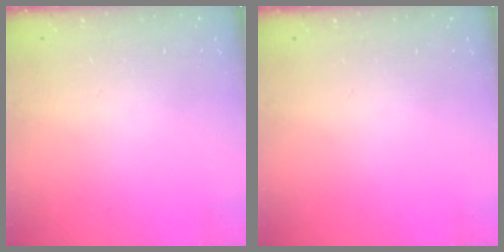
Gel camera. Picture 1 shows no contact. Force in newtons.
{"total": 0.0}